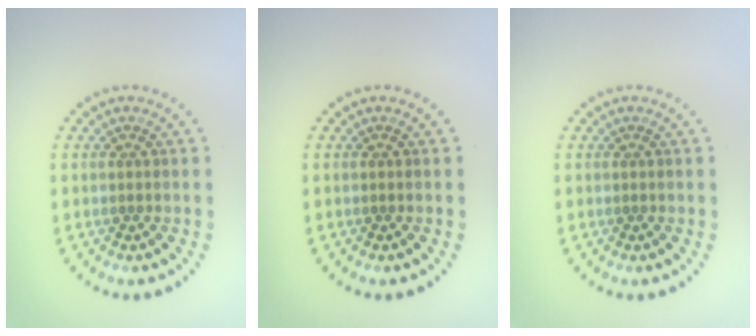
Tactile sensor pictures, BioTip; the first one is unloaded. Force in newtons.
{"total": 0.0}
{"total": 0.0}